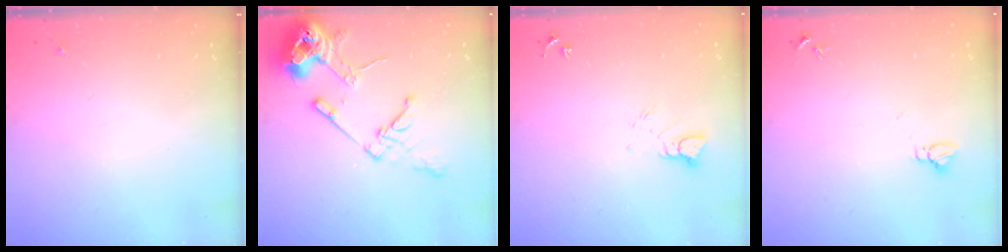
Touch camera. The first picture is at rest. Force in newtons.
{"total": 17.0, "press": 16.9, "slide": 1.9}
{"total": 3.6, "press": 3.5, "slide": 0.3}
{"total": 4.7, "press": 4.6, "slide": 0.4}